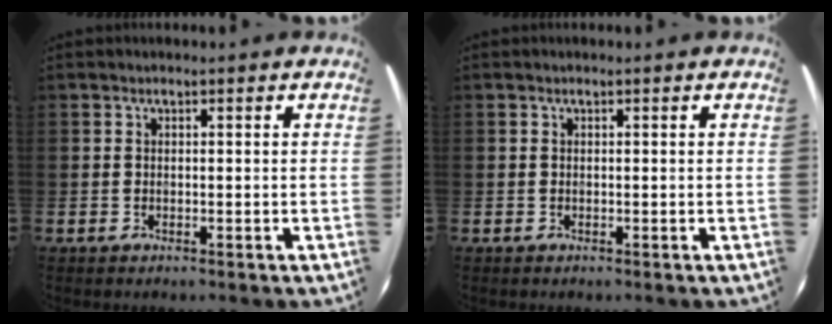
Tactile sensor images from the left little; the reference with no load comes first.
{"total": 0.0}